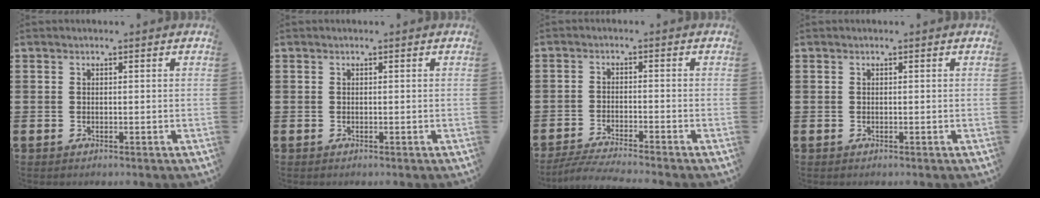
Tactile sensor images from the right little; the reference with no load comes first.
{"total": 0.0}
{"total": 3.2, "force": [-2.9, -0.2, 1.2], "torque": [-0.018, -0.003, -0.055]}
{"total": 0.0}